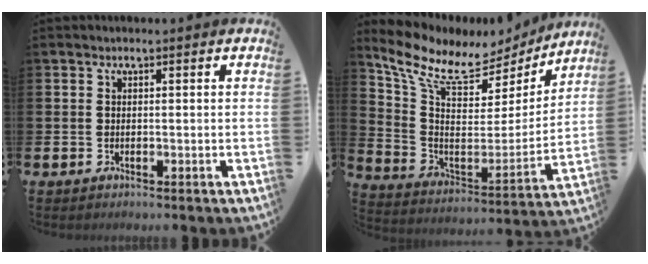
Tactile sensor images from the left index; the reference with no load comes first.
{"total": 10.3, "force": [8.5, 4.2, 4.0], "torque": [-0.120, -0.058, 0.145]}